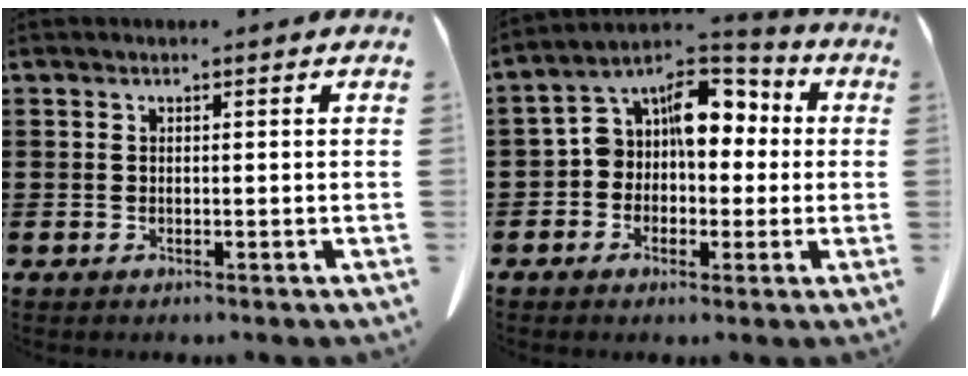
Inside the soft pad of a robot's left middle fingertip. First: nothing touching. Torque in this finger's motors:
{"motor_torque": [2.14, 0.00, 0.73, 0.21]}